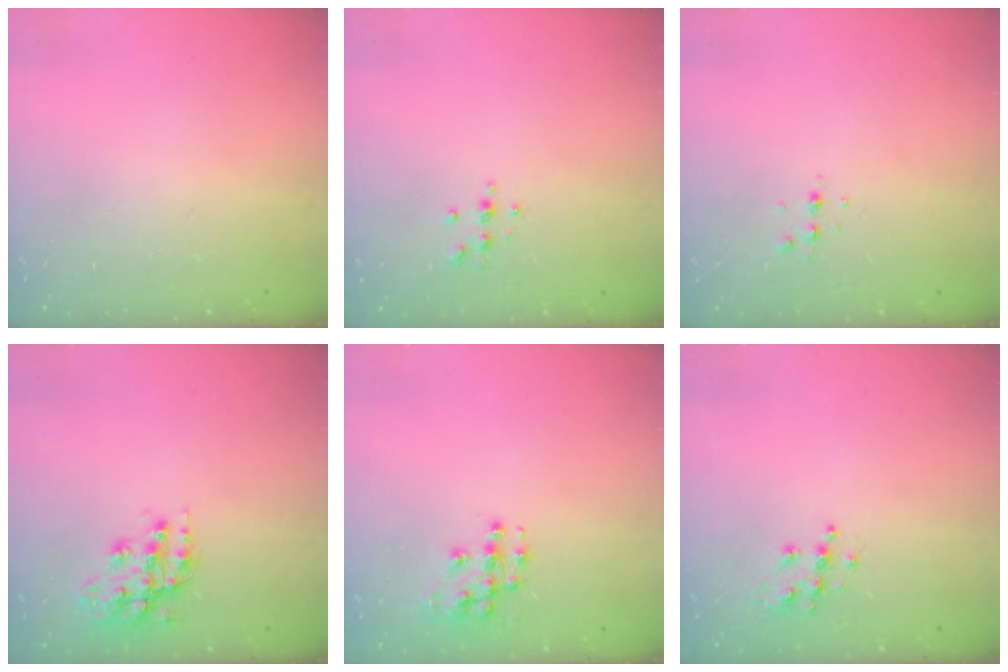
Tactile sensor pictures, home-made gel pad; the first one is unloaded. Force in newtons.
{"total": 2.9, "press": 2.9, "slide": 0.4}
{"total": 3.6, "press": 3.5, "slide": 0.7}
{"total": 15.0, "press": 15.0, "slide": 1.2}
{"total": 9.7, "press": 9.7, "slide": 0.7}
{"total": 7.7, "press": 7.7, "slide": 0.3}